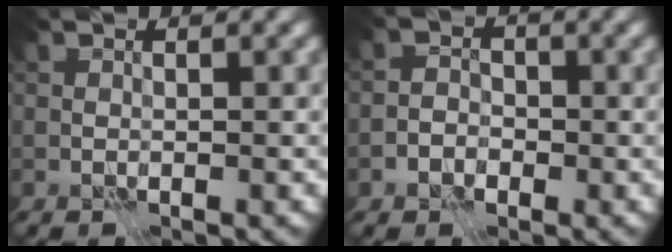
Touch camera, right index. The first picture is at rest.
{"total": 2.2, "force": [-1.3, 1.7, 0.5], "torque": [0.018, 0.010, -0.037]}